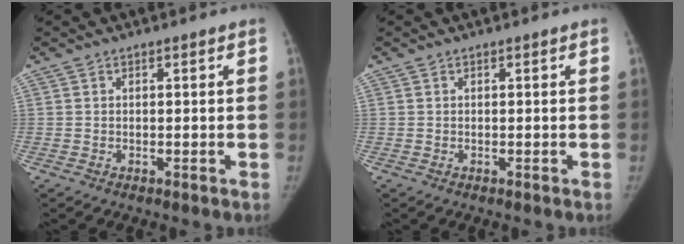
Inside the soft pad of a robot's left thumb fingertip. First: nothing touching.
{"total": 0.0}